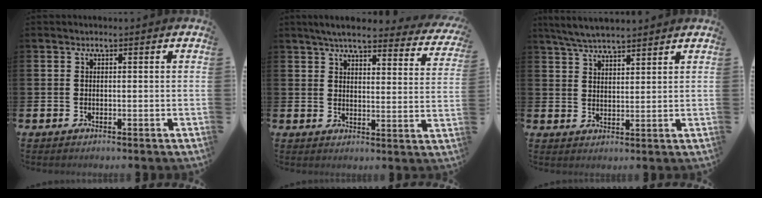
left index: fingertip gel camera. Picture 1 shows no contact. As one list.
[{"total": 5.4, "force": [4.9, 0.8, 2.1], "torque": [-0.046, -0.030, 0.080]}, {"total": 5.1, "force": [4.9, 0.6, 1.4], "torque": [-0.045, -0.015, 0.090]}]